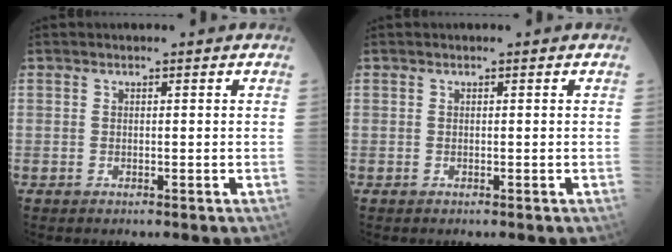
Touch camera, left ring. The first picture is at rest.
{"total": 0.0}